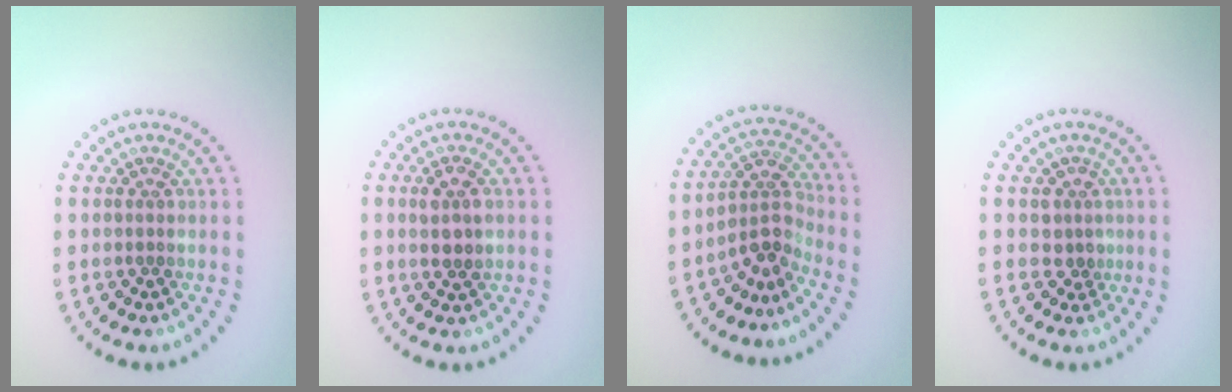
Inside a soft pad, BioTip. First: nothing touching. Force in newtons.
{"total": 2.6, "press": 2.5, "slide": 0.6}
{"total": 3.1, "press": 2.3, "slide": 2.1}
{"total": 1.6, "press": 1.3, "slide": 1.0}